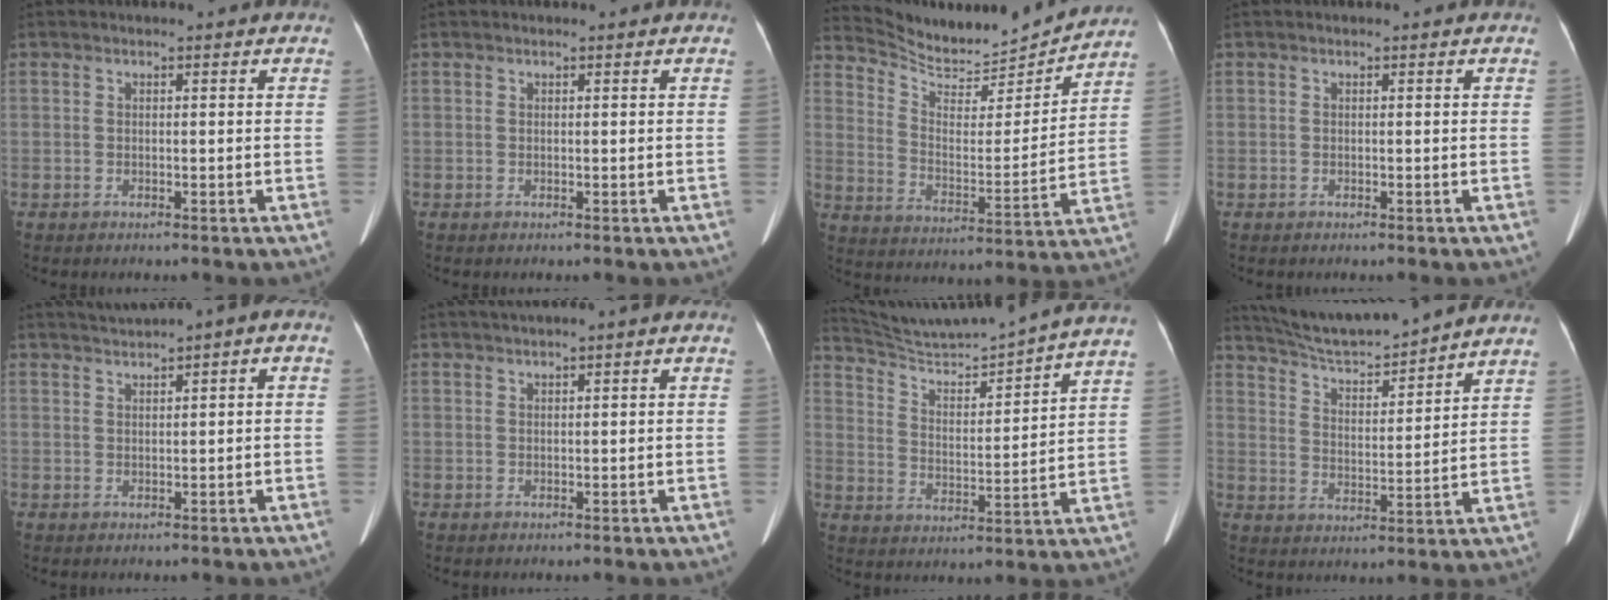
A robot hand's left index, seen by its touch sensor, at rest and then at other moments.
{"total": 0.0}
{"total": 15.1, "force": [14.9, 1.9, 2.1], "torque": [-0.045, -0.020, 0.229]}
{"total": 0.0}
{"total": 4.2, "force": [1.9, 0.7, 3.7], "torque": [-0.059, 0.028, 0.031]}
{"total": 2.6, "force": [1.2, 0.4, 2.3], "torque": [-0.039, 0.016, 0.019]}
{"total": 16.6, "force": [15.4, -2.3, 5.7], "torque": [-0.106, -0.025, 0.239]}
{"total": 12.4, "force": [11.7, -0.3, 4.2], "torque": [-0.079, 0.007, 0.202]}